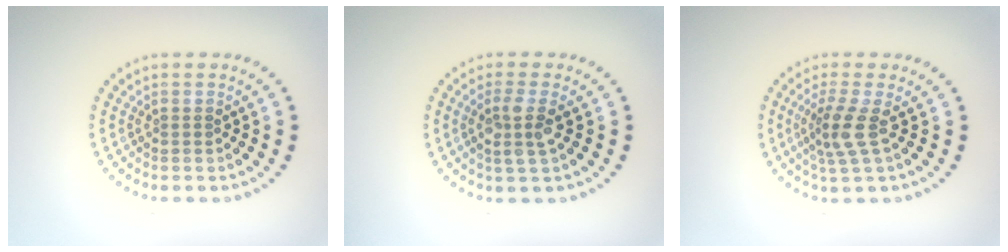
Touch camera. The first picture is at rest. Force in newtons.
{"total": 2.5, "press": 2.1, "slide": 1.3}
{"total": 3.0, "press": 2.2, "slide": 1.9}